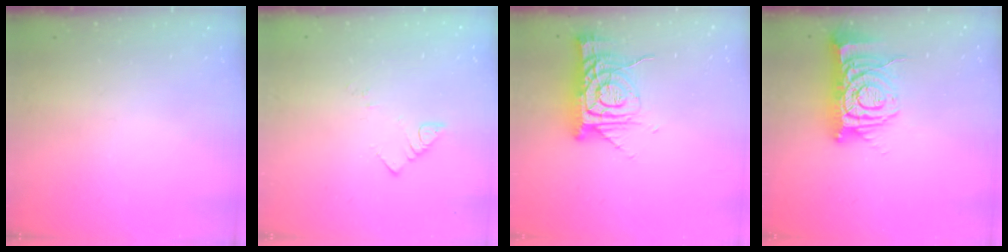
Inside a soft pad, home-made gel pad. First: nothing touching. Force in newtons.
{"total": 3.6, "press": 3.6, "slide": 0.6}
{"total": 12.7, "press": 12.7, "slide": 1.2}
{"total": 11.5, "press": 11.4, "slide": 1.4}